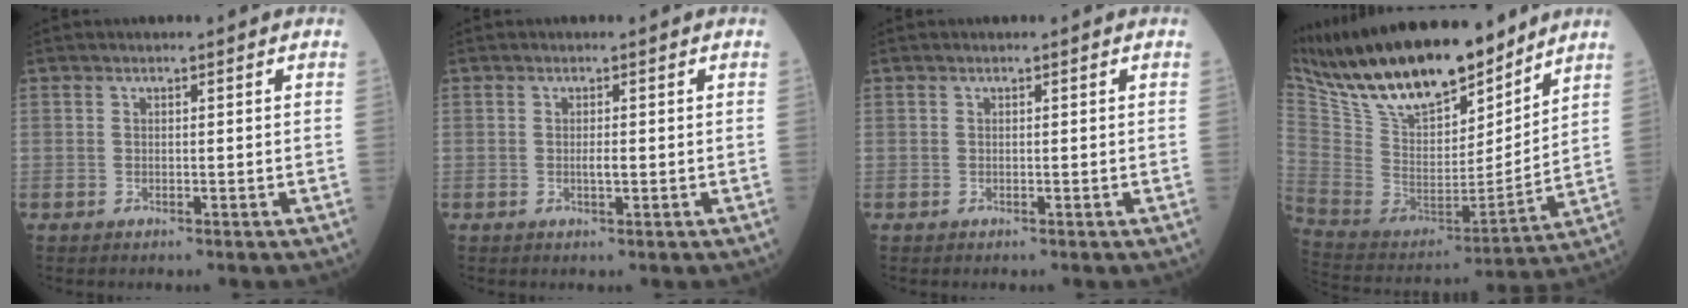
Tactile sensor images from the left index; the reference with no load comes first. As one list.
[{"total": 1.0, "force": [0.0, 0.2, 1.0], "torque": [-0.019, -0.001, 0.000]}, {"total": 0.0}, {"total": 22.0, "force": [17.7, 6.7, 11.2], "torque": [-0.208, 0.004, 0.319]}]